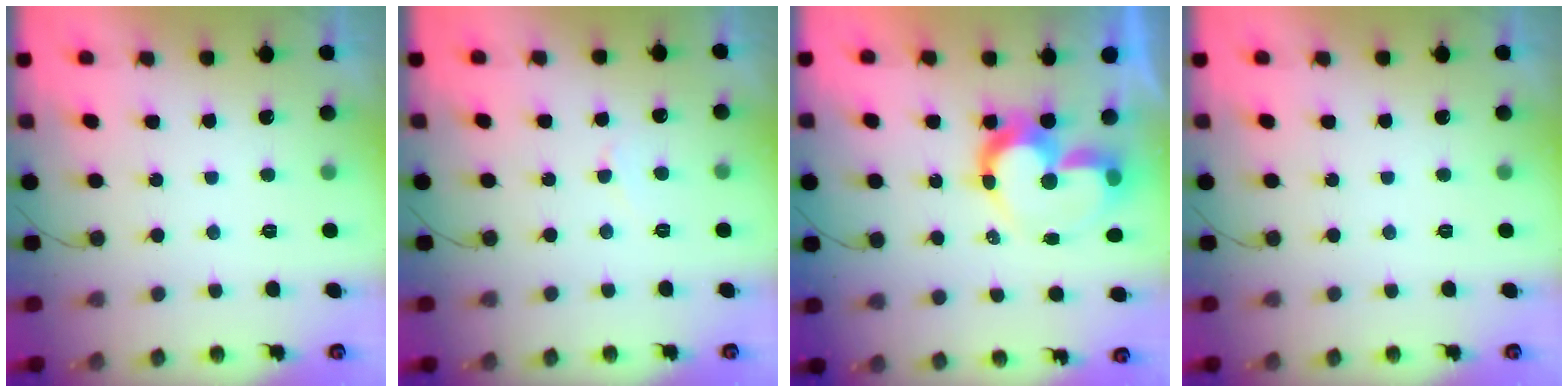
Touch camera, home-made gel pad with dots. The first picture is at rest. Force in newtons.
{"total": 3.4, "press": 3.3, "slide": 0.4}
{"total": 12.2, "press": 12.1, "slide": 1.0}
{"total": 0.0}